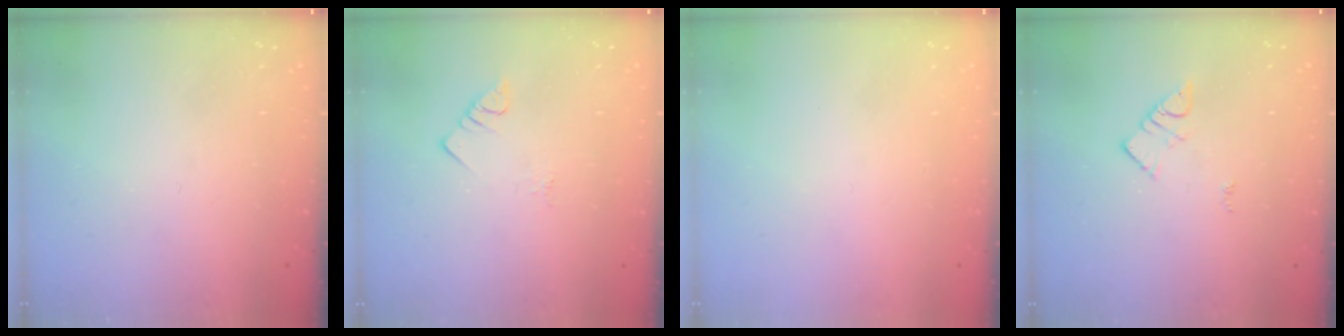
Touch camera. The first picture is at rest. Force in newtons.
{"total": 2.8, "press": 2.8, "slide": 0.4}
{"total": 1.5, "press": 1.5, "slide": 0.1}
{"total": 3.1, "press": 3.1, "slide": 0.2}